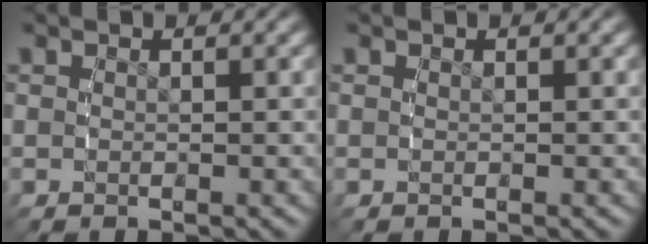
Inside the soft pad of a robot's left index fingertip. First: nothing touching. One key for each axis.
{"total": 0.0}